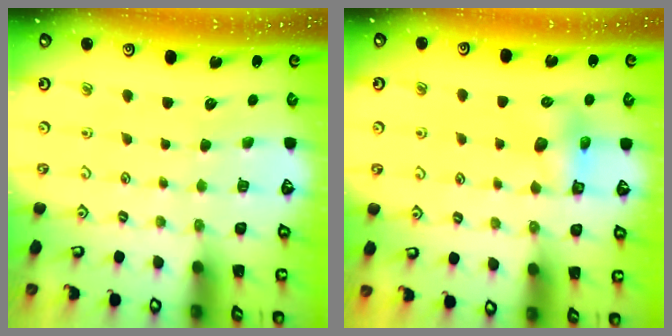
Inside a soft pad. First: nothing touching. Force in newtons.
{"total": 7.5, "press": 7.4, "slide": 0.9}